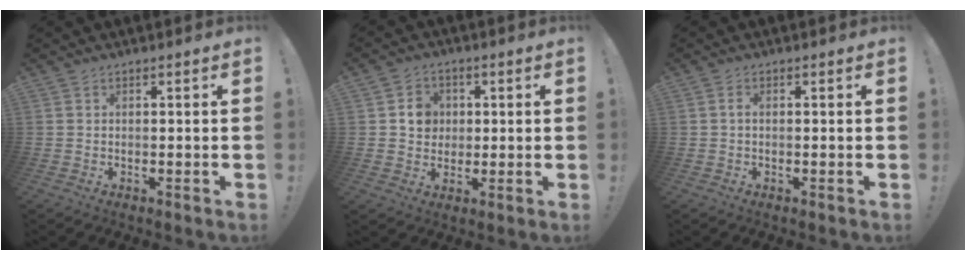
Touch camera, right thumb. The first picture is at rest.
{"total": 7.2, "force": [1.5, 6.7, 2.3], "torque": [-0.020, -0.001, 0.029]}
{"total": 1.2, "force": [-0.1, 0.6, 1.0], "torque": [-0.021, 0.004, -0.003]}